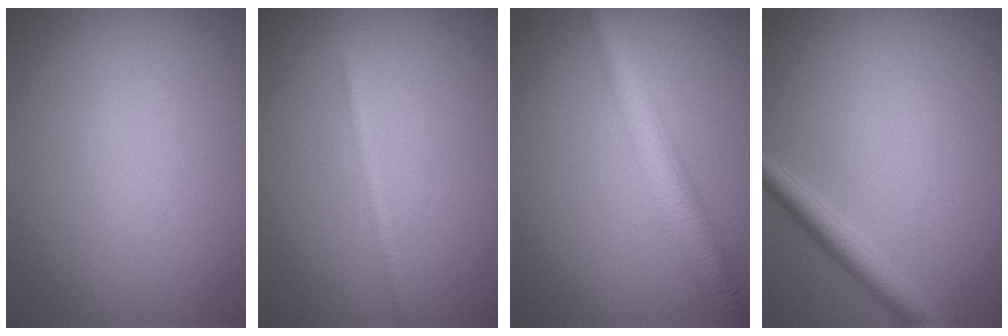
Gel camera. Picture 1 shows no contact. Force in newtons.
{"total": 1.5, "press": 1.5, "slide": 0.1}
{"total": 4.6, "press": 4.6, "slide": 0.0}
{"total": 2.4, "press": 2.4, "slide": 0.1}